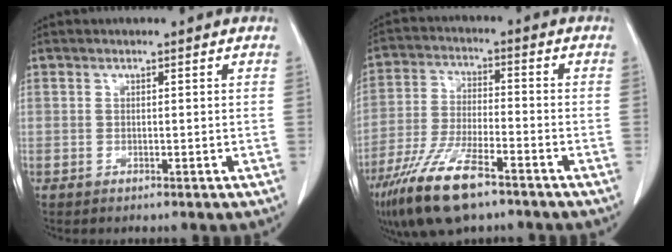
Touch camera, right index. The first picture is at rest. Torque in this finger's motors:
{"motor_torque": [1.08, -1.07, 0.74, 0.21]}